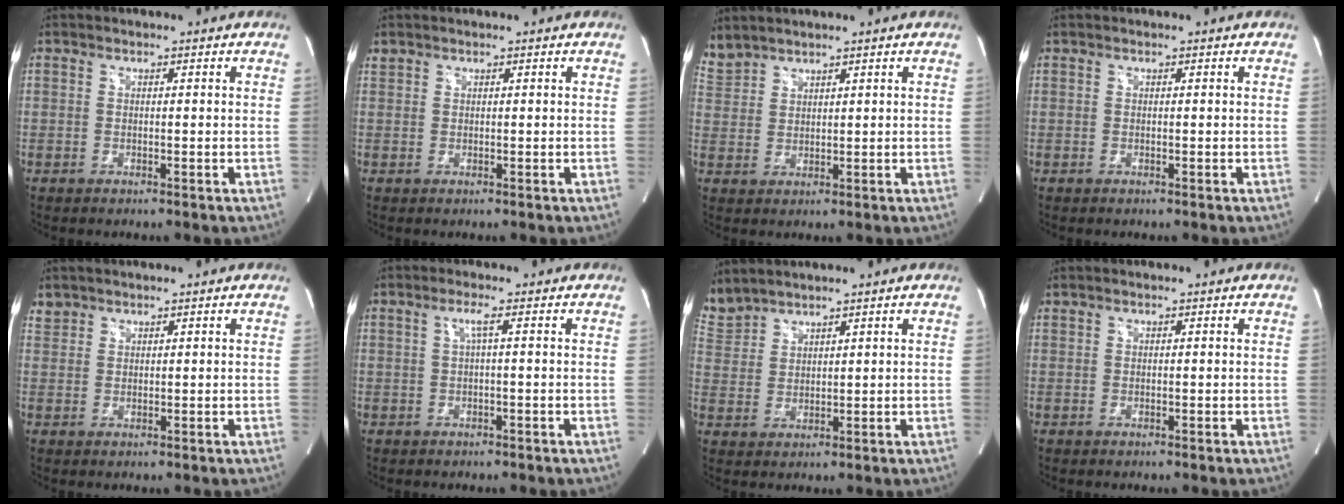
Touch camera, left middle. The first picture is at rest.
{"total": 0.6, "force": [0.5, 0.2, -0.1], "torque": [-0.006, 0.009, 0.013]}
{"total": 4.0, "force": [3.9, 0.7, 0.3], "torque": [-0.022, 0.016, 0.092]}
{"total": 0.0}
{"total": 1.8, "force": [1.5, 0.9, -0.2], "torque": [0.006, 0.009, 0.029]}
{"total": 1.5, "force": [0.3, -0.3, 1.5], "torque": [-0.029, 0.002, 0.005]}
{"total": 6.1, "force": [5.9, 1.4, 0.7], "torque": [-0.039, 0.015, 0.134]}
{"total": 0.0}